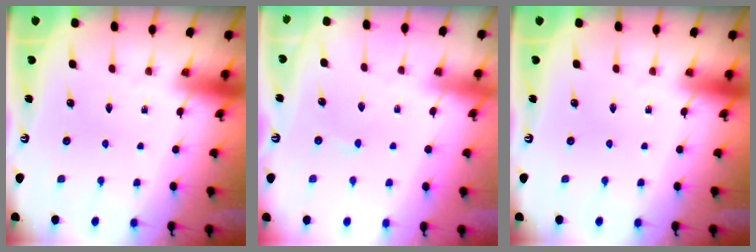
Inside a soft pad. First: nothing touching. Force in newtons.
{"total": 1.5, "press": 1.4, "slide": 0.4}
{"total": 0.0}